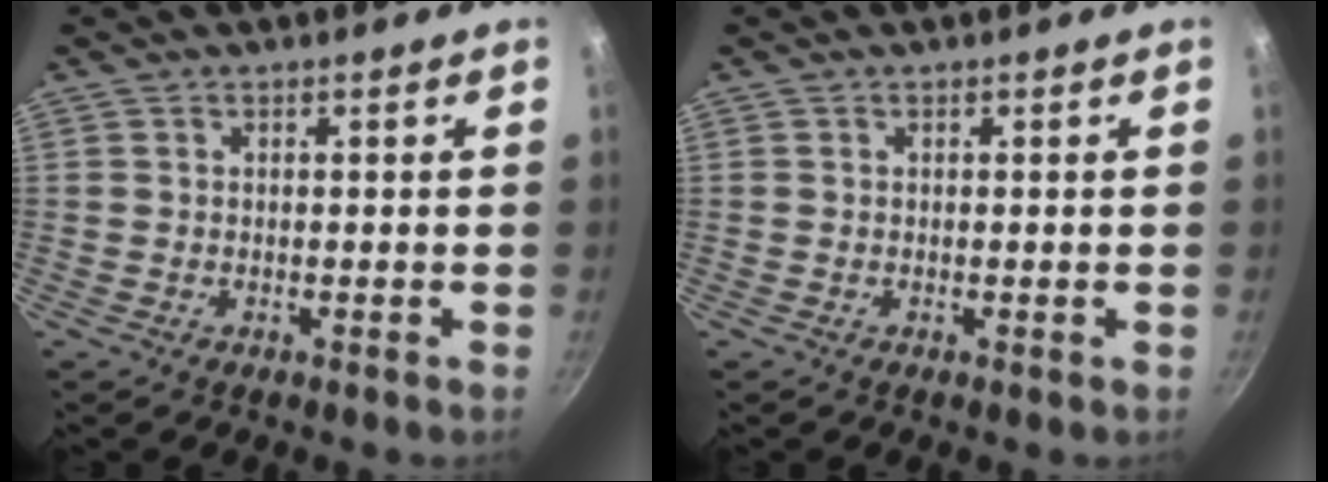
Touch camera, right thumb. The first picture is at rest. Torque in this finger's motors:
{"motor_torque": [-0.37, -0.07, -0.25, -0.02, -0.03]}